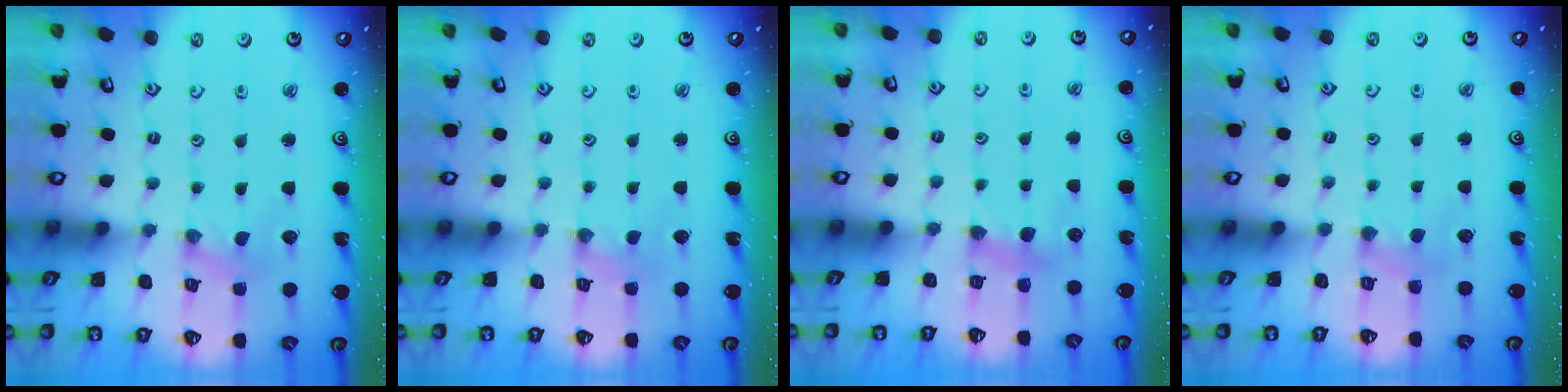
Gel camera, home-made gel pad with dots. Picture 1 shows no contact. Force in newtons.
{"total": 1.5, "press": 1.5, "slide": 0.3}
{"total": 6.1, "press": 6.1, "slide": 0.5}
{"total": 3.9, "press": 3.8, "slide": 0.5}